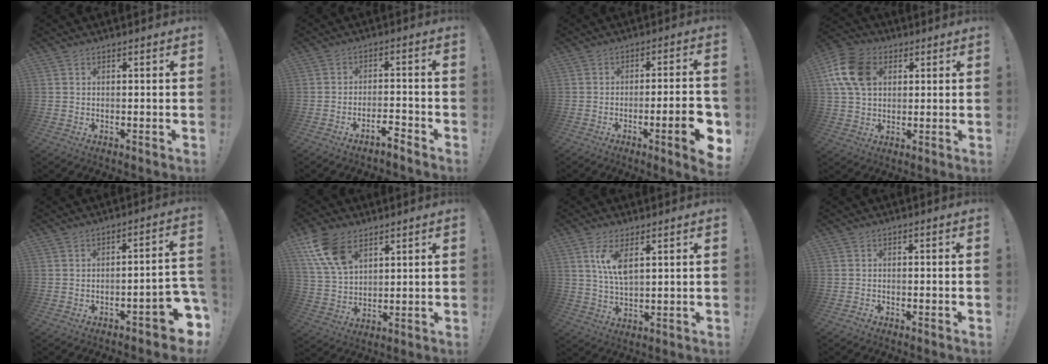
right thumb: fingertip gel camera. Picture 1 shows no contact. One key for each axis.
{"total": 4.2, "fx": -3.5, "fy": 0.7, "fz": 2.1, "tx": -0.029, "ty": 0.018, "tz": -0.061}
{"total": 11.5, "fx": -3.7, "fy": 1.9, "fz": 10.7, "tx": -0.141, "ty": 0.006, "tz": -0.051}
{"total": 14.1, "fx": 4.2, "fy": 10.4, "fz": 8.6, "tx": -0.166, "ty": 0.001, "tz": 0.084}
{"total": 9.5, "fx": -5.5, "fy": 1.9, "fz": 7.5, "tx": -0.098, "ty": 0.023, "tz": -0.094}
{"total": 12.9, "fx": 7.2, "fy": 7.6, "fz": 7.5, "tx": -0.151, "ty": -0.028, "tz": 0.140}
{"total": 7.6, "fx": 3.2, "fy": 2.8, "fz": 6.3, "tx": -0.118, "ty": -0.013, "tz": 0.053}
{"total": 1.5, "fx": -1.4, "fy": 0.3, "fz": 0.4, "tx": -0.008, "ty": 0.005, "tz": -0.024}